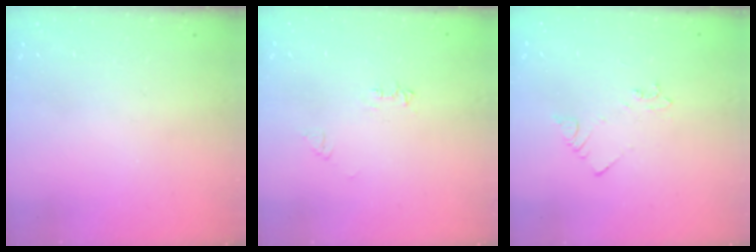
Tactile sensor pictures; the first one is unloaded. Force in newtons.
{"total": 5.3, "press": 5.3, "slide": 0.6}
{"total": 2.1, "press": 2.1, "slide": 0.3}